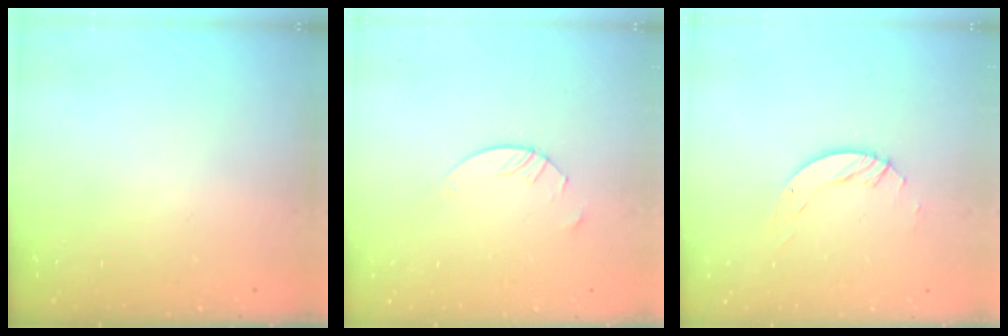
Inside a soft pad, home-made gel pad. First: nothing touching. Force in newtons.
{"total": 2.4, "press": 2.4, "slide": 0.1}
{"total": 4.1, "press": 4.1, "slide": 0.4}